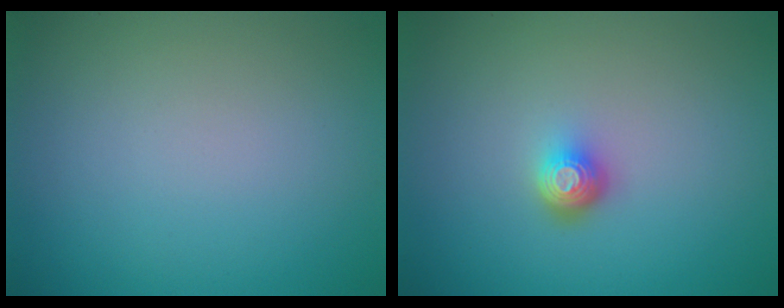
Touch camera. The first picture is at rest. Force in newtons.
{"total": 2.0, "press": 1.5, "slide": 1.4}